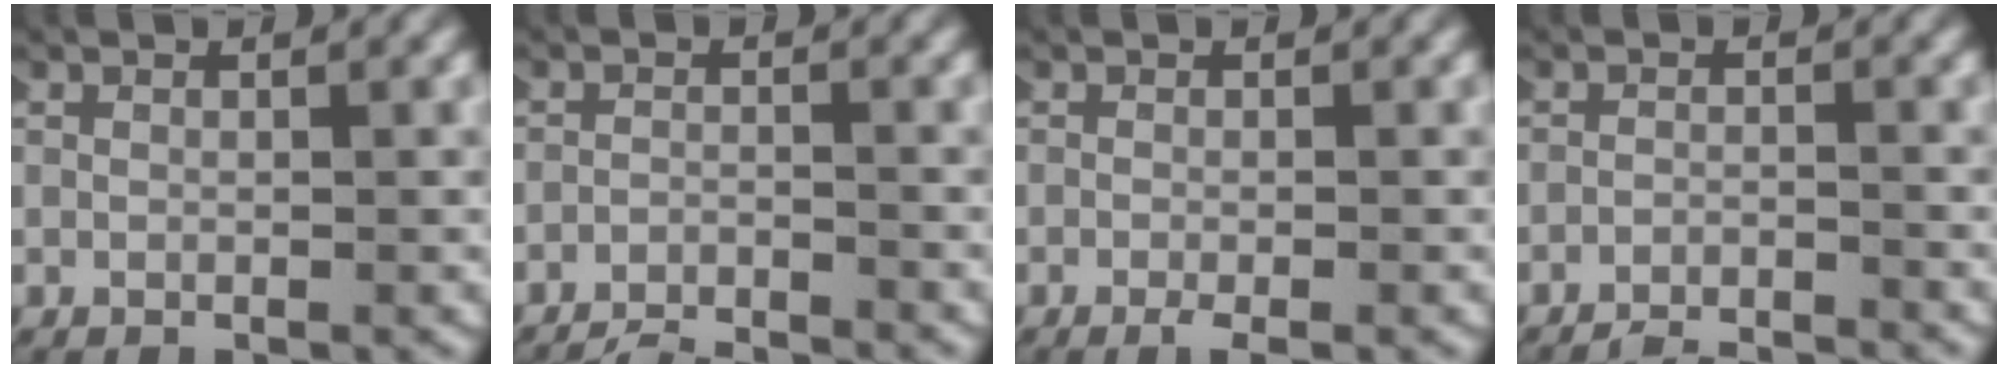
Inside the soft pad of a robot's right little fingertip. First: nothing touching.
{"total": 4.9, "force": [-4.8, 0.8, 0.3], "torque": [-0.009, -0.019, -0.073]}
{"total": 1.6, "force": [-1.2, 0.3, 1.0], "torque": [-0.021, -0.008, -0.017]}
{"total": 5.6, "force": [-5.5, 0.9, 0.4], "torque": [-0.002, -0.018, -0.084]}